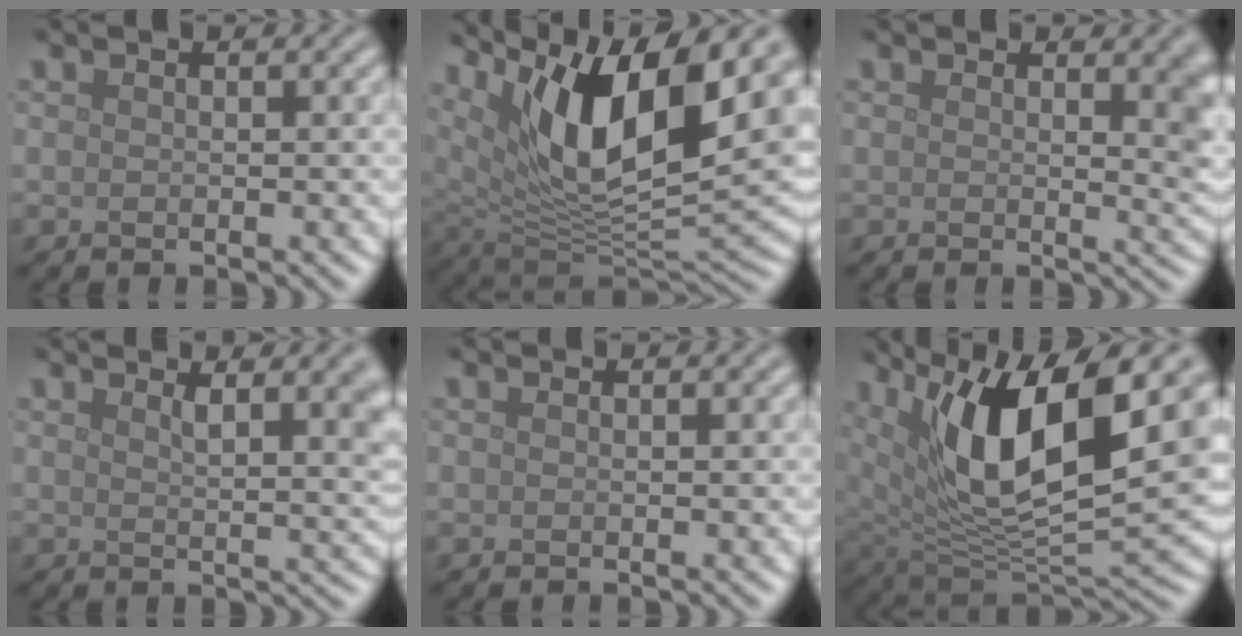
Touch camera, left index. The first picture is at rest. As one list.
[{"total": 14.1, "force": [5.9, 5.7, 11.5], "torque": [-0.180, -0.001, 0.103]}, {"total": 3.5, "force": [1.2, 1.3, 3.0], "torque": [-0.026, -0.005, 0.019]}, {"total": 4.9, "force": [2.4, 1.8, 3.9], "torque": [-0.036, 0.005, 0.033]}, {"total": 0.0}, {"total": 13.2, "force": [4.0, 5.3, 11.3], "torque": [-0.195, -0.013, 0.072]}]